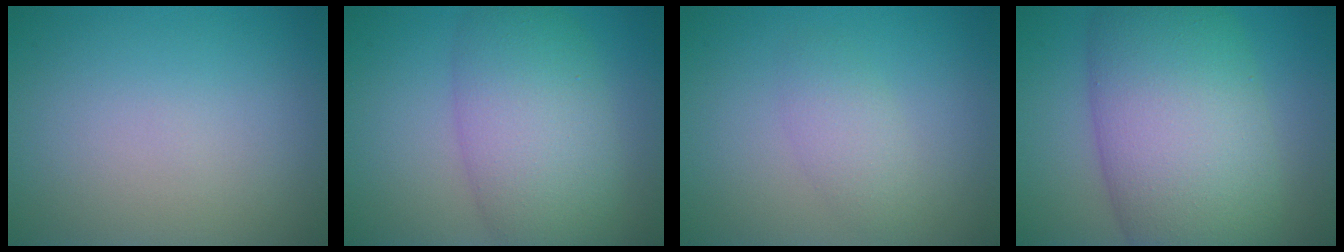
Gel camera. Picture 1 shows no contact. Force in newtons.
{"total": 7.8, "press": 7.7, "slide": 0.4}
{"total": 2.1, "press": 2.1, "slide": 0.1}
{"total": 13.0, "press": 13.0, "slide": 0.1}